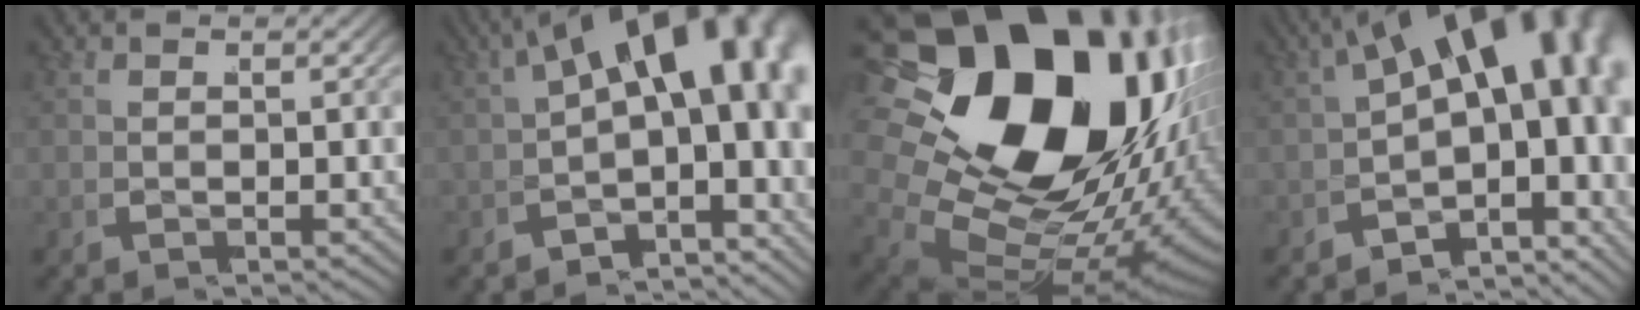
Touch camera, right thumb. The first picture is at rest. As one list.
[{"total": 13.0, "force": [0.2, 7.5, 10.6], "torque": [-0.142, -0.005, -0.012]}, {"total": 30.3, "force": [0.0, 20.5, 22.3], "torque": [-0.394, -0.054, 0.007]}, {"total": 16.4, "force": [-0.1, 10.2, 12.8], "torque": [-0.175, -0.013, -0.019]}]